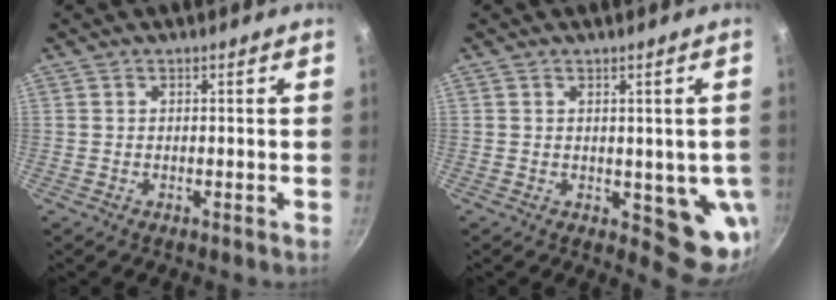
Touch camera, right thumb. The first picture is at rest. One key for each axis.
{"total": 8.5, "fx": -0.3, "fy": 4.5, "fz": 7.2, "tx": -0.059, "ty": -0.013, "tz": 0.004}